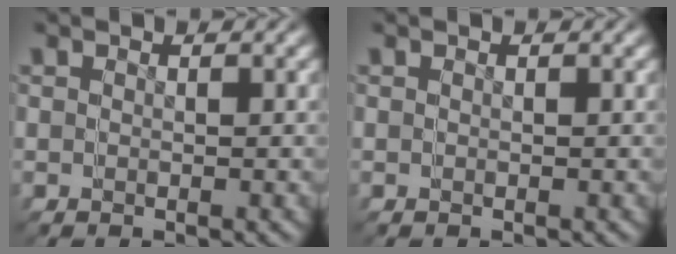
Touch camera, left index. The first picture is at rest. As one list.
[{"total": 0.0}]